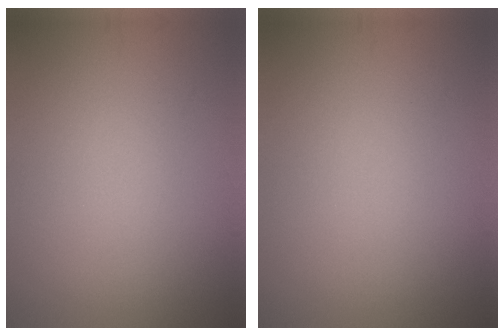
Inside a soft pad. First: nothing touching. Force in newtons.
{"total": 0.0}